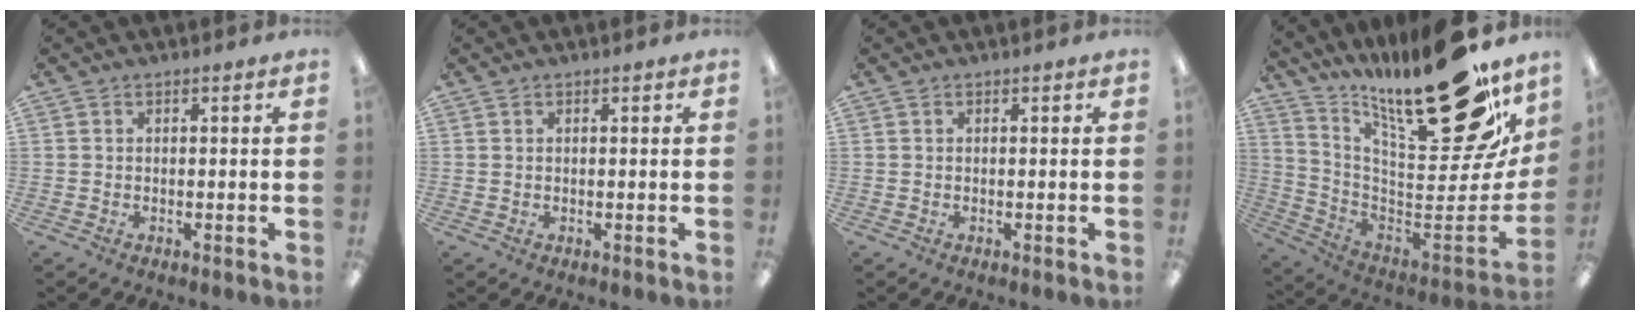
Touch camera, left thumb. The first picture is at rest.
{"total": 0.7, "force": [0.3, 0.5, 0.3], "torque": [-0.007, 0.005, 0.005]}
{"total": 0.0}
{"total": 28.1, "force": [19.5, 8.4, 18.4], "torque": [-0.249, -0.141, 0.321]}